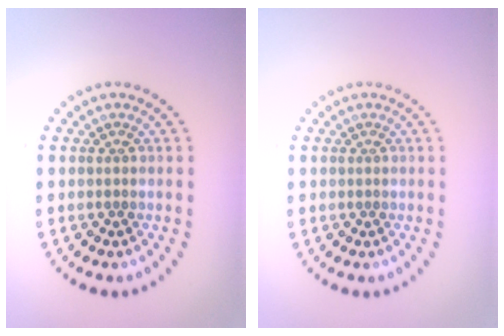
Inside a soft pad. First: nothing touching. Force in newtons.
{"total": 0.0}